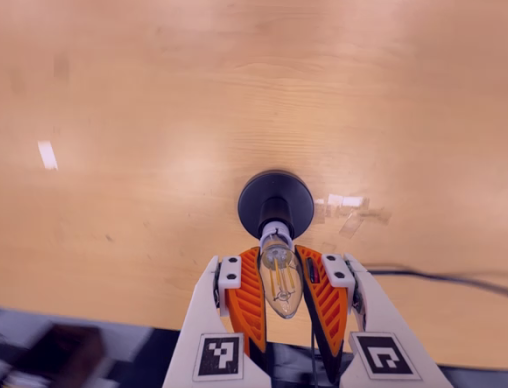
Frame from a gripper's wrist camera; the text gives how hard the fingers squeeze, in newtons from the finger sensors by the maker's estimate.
{"total": 17.9, "left": 17.5, "right": 18.4}